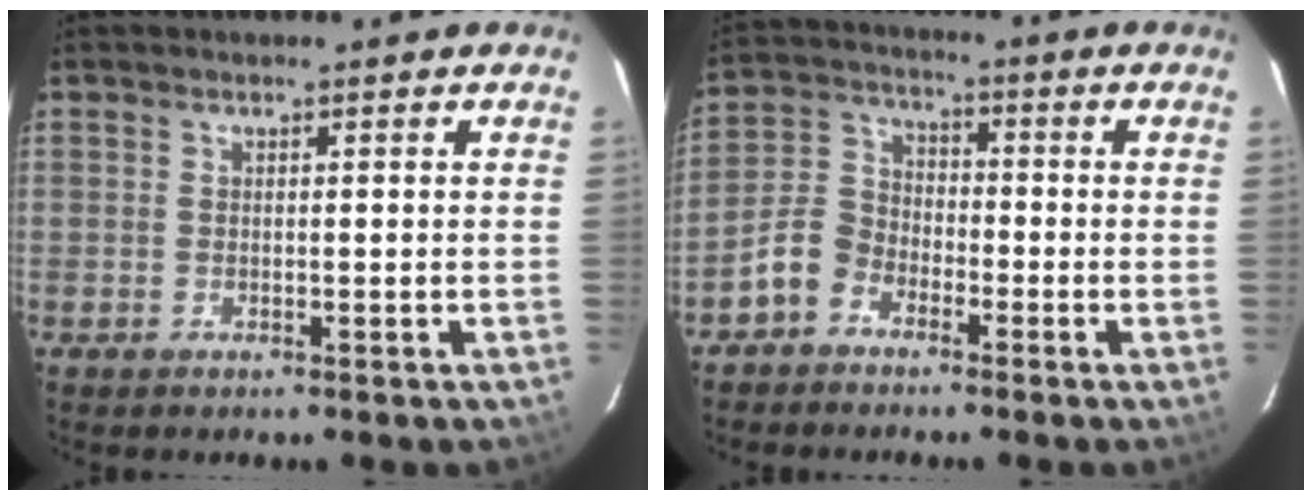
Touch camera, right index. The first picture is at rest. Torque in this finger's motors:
{"motor_torque": [-0.11, -0.16, -0.68, -0.21]}